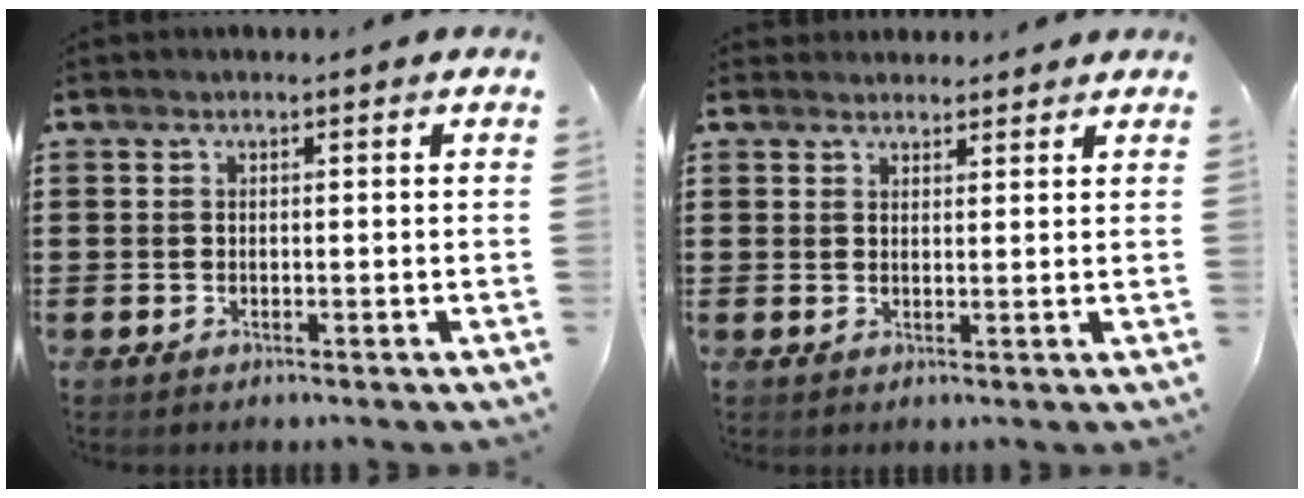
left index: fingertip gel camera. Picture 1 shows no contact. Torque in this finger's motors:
{"motor_torque": [1.27, -0.87, 0.27, 0.01]}